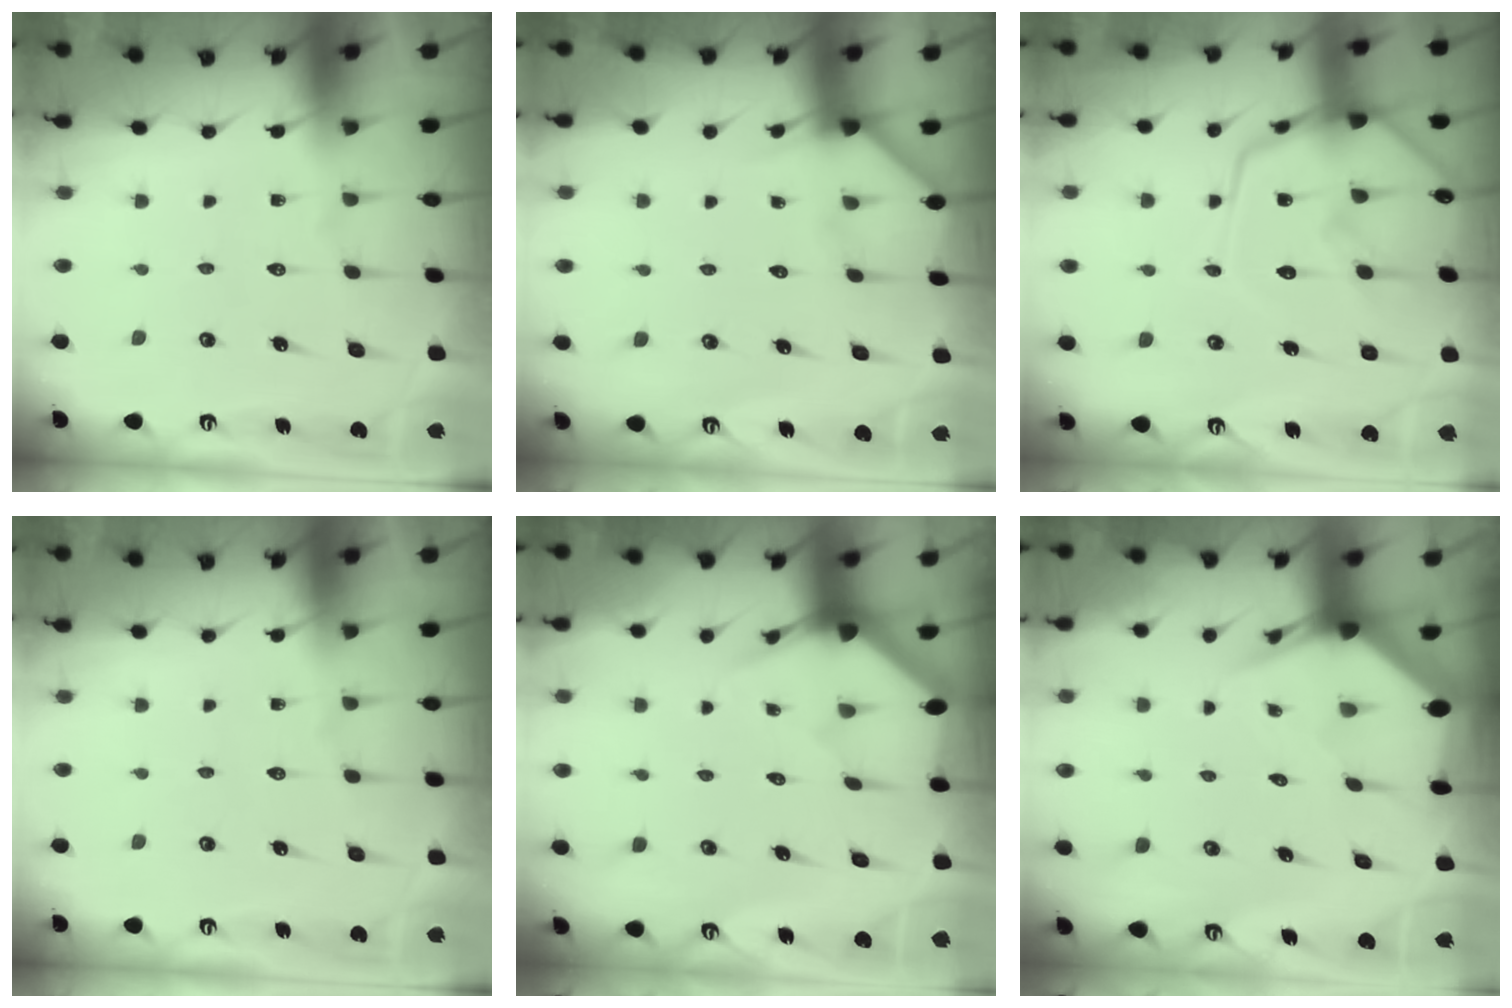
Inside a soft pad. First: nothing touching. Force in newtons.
{"total": 3.5, "press": 3.4, "slide": 0.4}
{"total": 14.9, "press": 14.8, "slide": 1.3}
{"total": 0.0}
{"total": 3.3, "press": 3.3, "slide": 0.1}
{"total": 3.7, "press": 3.6, "slide": 0.3}